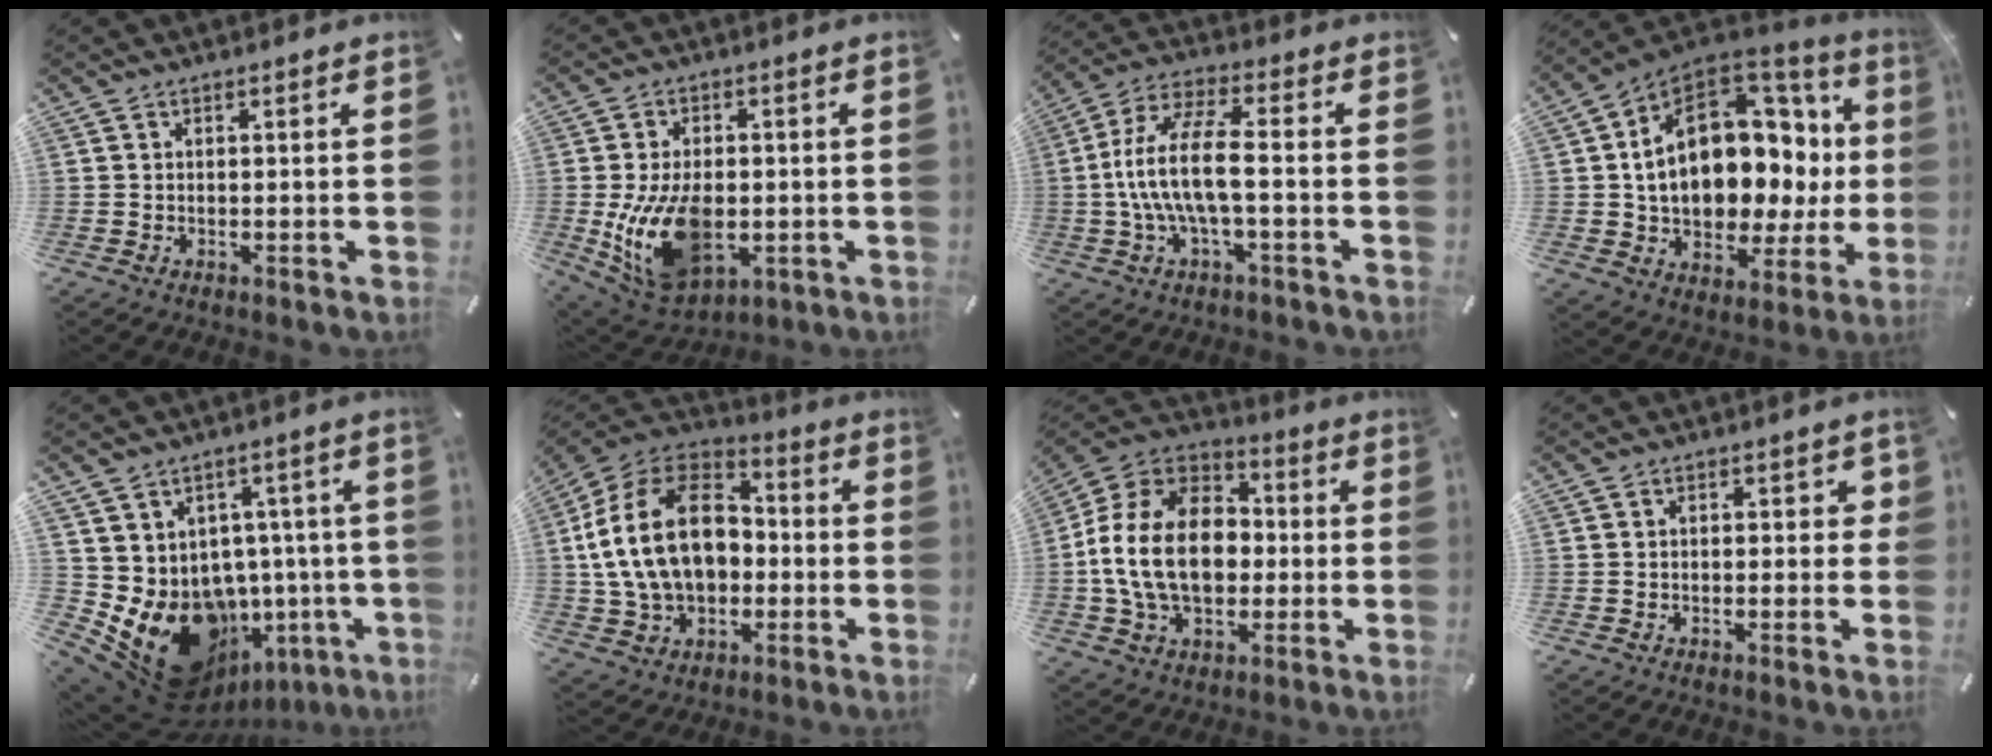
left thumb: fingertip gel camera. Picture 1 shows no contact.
{"total": 16.3, "force": [-2.4, 10.6, 12.1], "torque": [-0.233, -0.006, -0.037]}
{"total": 13.4, "force": [-1.4, 4.2, 12.6], "torque": [-0.260, -0.004, -0.031]}
{"total": 19.3, "force": [2.9, 12.6, 14.2], "torque": [-0.234, -0.030, 0.050]}
{"total": 16.8, "force": [-6.9, 10.8, 10.8], "torque": [-0.201, 0.001, -0.099]}
{"total": 21.2, "force": [0.0, 15.7, 14.3], "torque": [-0.302, 0.016, 0.001]}
{"total": 18.9, "force": [-2.1, 14.1, 12.4], "torque": [-0.275, 0.024, -0.038]}
{"total": 2.0, "force": [-0.2, 1.4, 1.5], "torque": [-0.020, 0.006, -0.007]}